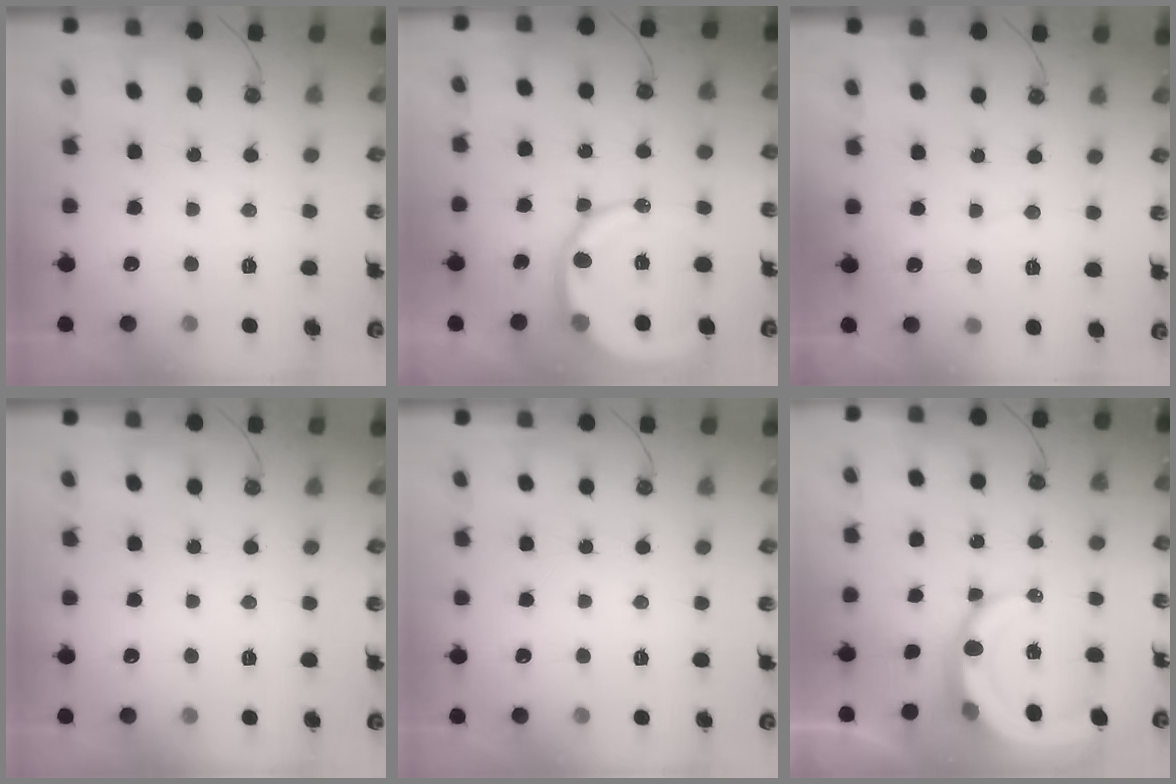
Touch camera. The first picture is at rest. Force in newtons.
{"total": 13.6, "press": 13.5, "slide": 1.8}
{"total": 2.4, "press": 2.4, "slide": 0.3}
{"total": 0.0}
{"total": 0.0}
{"total": 12.2, "press": 12.1, "slide": 1.5}